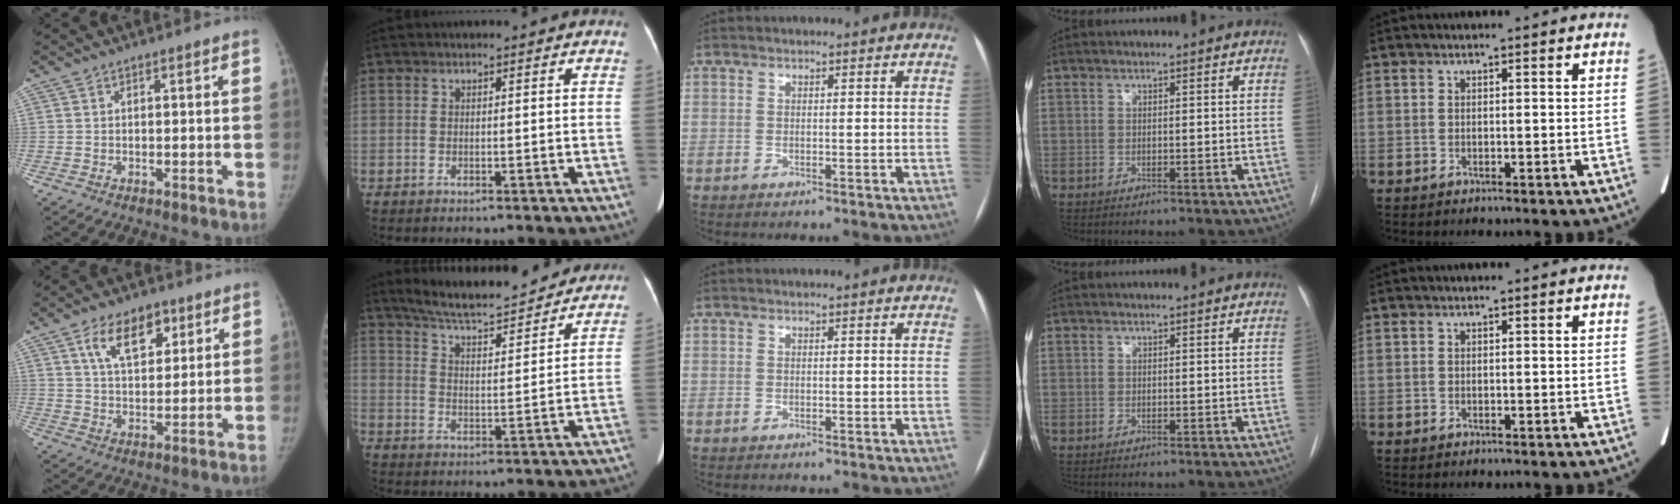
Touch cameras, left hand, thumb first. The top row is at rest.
{"thumb": {"total": 10.0, "force": [5.0, 5.7, 6.5], "torque": [-0.082, -0.020, 0.088]}, "index": {"total": 15.5, "force": [14.2, 2.6, 5.6], "torque": [-0.089, 0.010, 0.206]}}